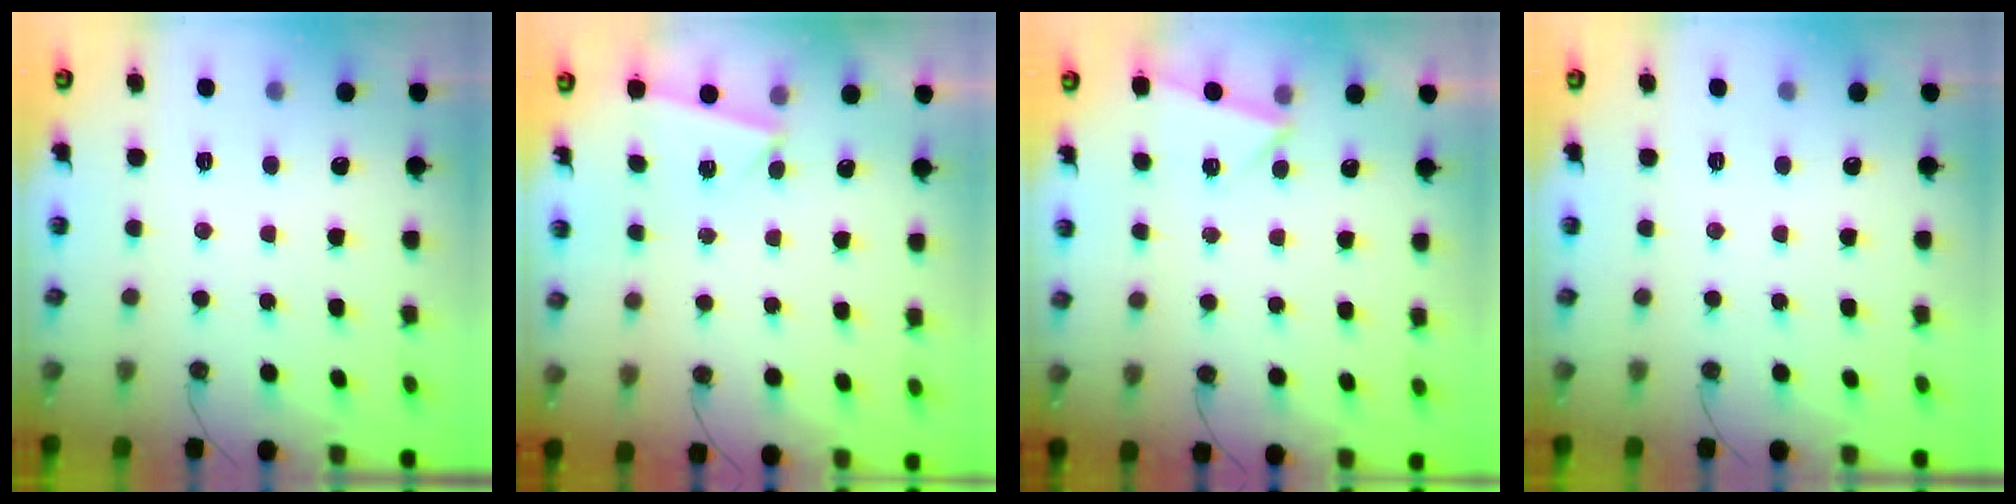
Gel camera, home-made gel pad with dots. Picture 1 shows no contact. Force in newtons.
{"total": 2.2, "press": 2.2, "slide": 0.2}
{"total": 2.7, "press": 2.5, "slide": 1.1}
{"total": 0.0}